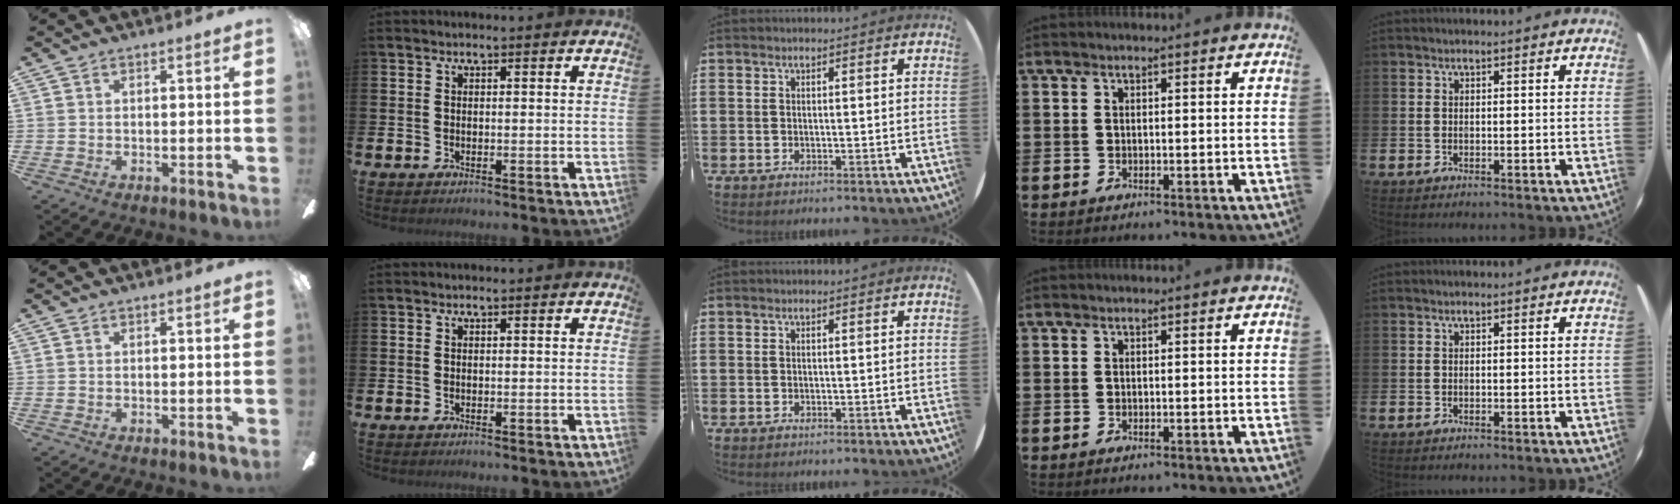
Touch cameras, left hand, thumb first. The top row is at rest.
{}